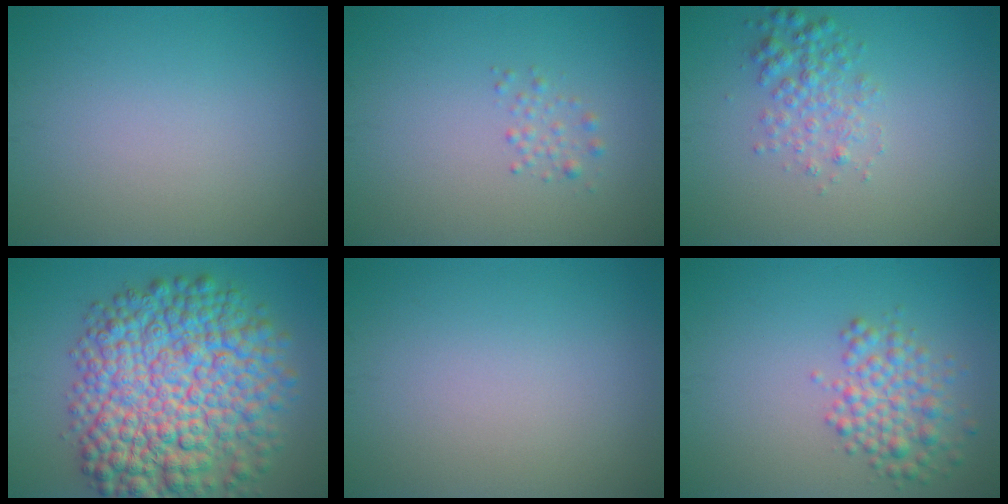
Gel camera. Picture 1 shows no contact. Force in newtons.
{"total": 1.5, "press": 1.5, "slide": 0.0}
{"total": 2.5, "press": 2.5, "slide": 0.0}
{"total": 13.7, "press": 13.7, "slide": 0.3}
{"total": 0.0}
{"total": 3.6, "press": 3.6, "slide": 0.1}